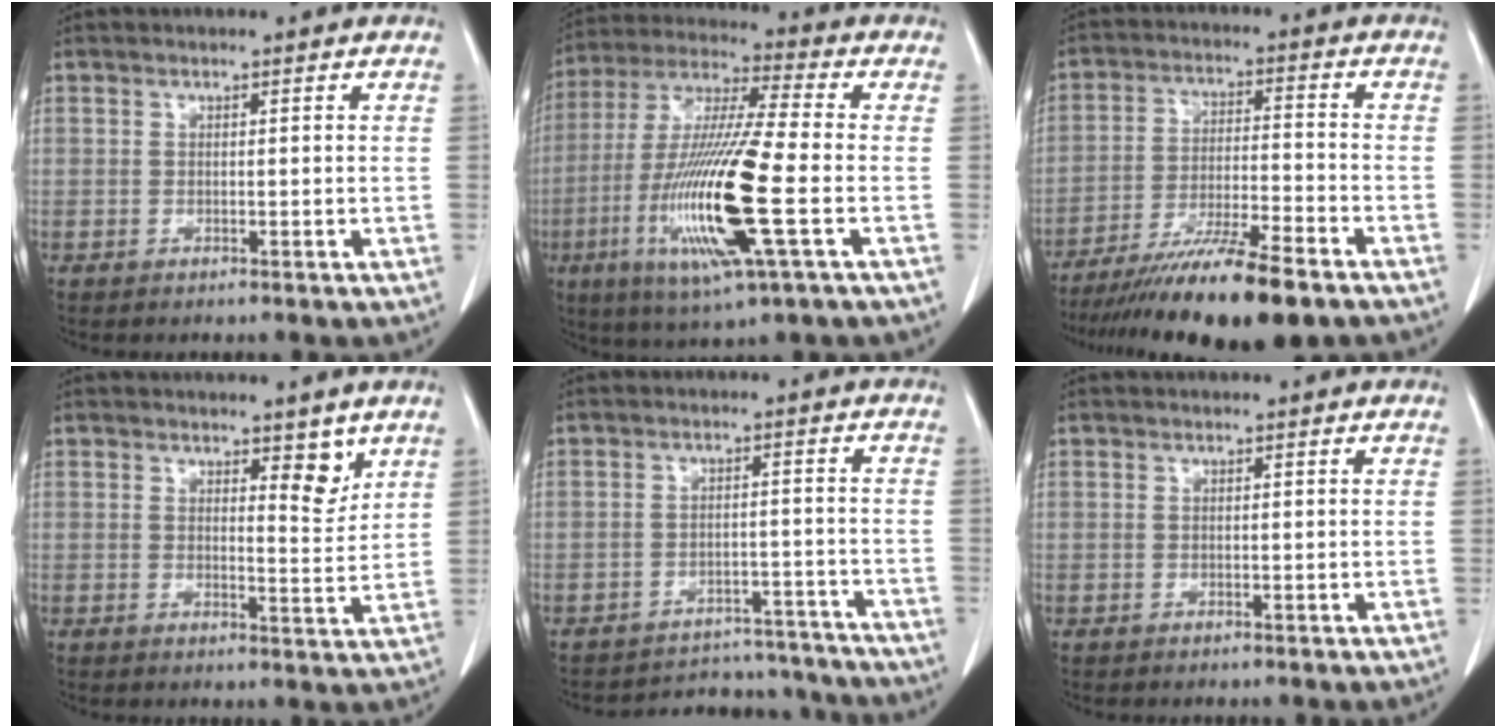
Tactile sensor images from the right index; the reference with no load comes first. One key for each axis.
{"total": 18.7, "fx": -4.7, "fy": 0.9, "fz": 18.1, "tx": -0.375, "ty": -0.019, "tz": -0.088}
{"total": 15.9, "fx": -12.2, "fy": 0.9, "fz": 10.3, "tx": -0.168, "ty": -0.033, "tz": -0.202}
{"total": 3.9, "fx": 2.6, "fy": 1.3, "fz": 2.7, "tx": -0.032, "ty": -0.014, "tz": 0.035}
{"total": 14.1, "fx": -13.6, "fy": 3.8, "fz": 1.2, "tx": -0.011, "ty": 0.025, "tz": -0.162}
{"total": 0.0}